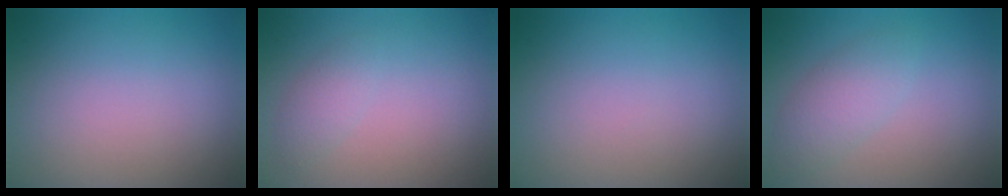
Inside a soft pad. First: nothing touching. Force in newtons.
{"total": 1.4, "press": 1.4, "slide": 0.1}
{"total": 0.0}
{"total": 2.7, "press": 2.7, "slide": 0.1}